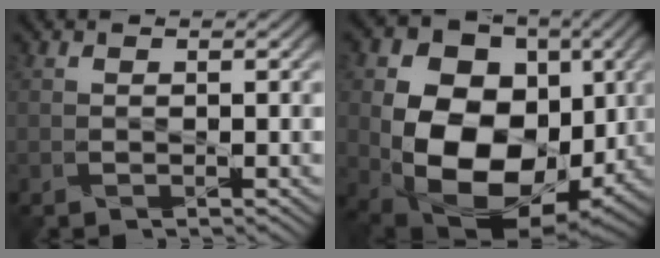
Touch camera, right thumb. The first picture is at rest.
{"total": 17.7, "force": [-1.3, 13.3, 11.6], "torque": [-0.217, -0.045, -0.001]}